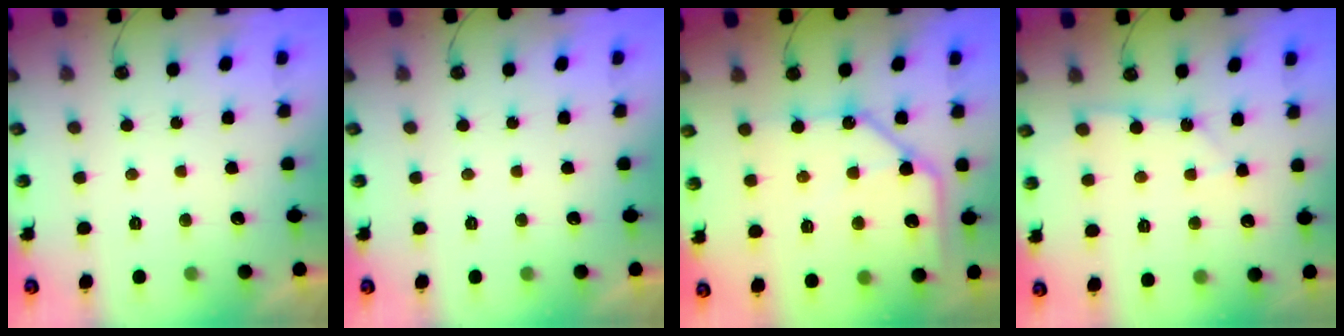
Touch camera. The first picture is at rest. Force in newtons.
{"total": 0.0}
{"total": 13.3, "press": 13.2, "slide": 1.4}
{"total": 2.6, "press": 2.6, "slide": 0.2}